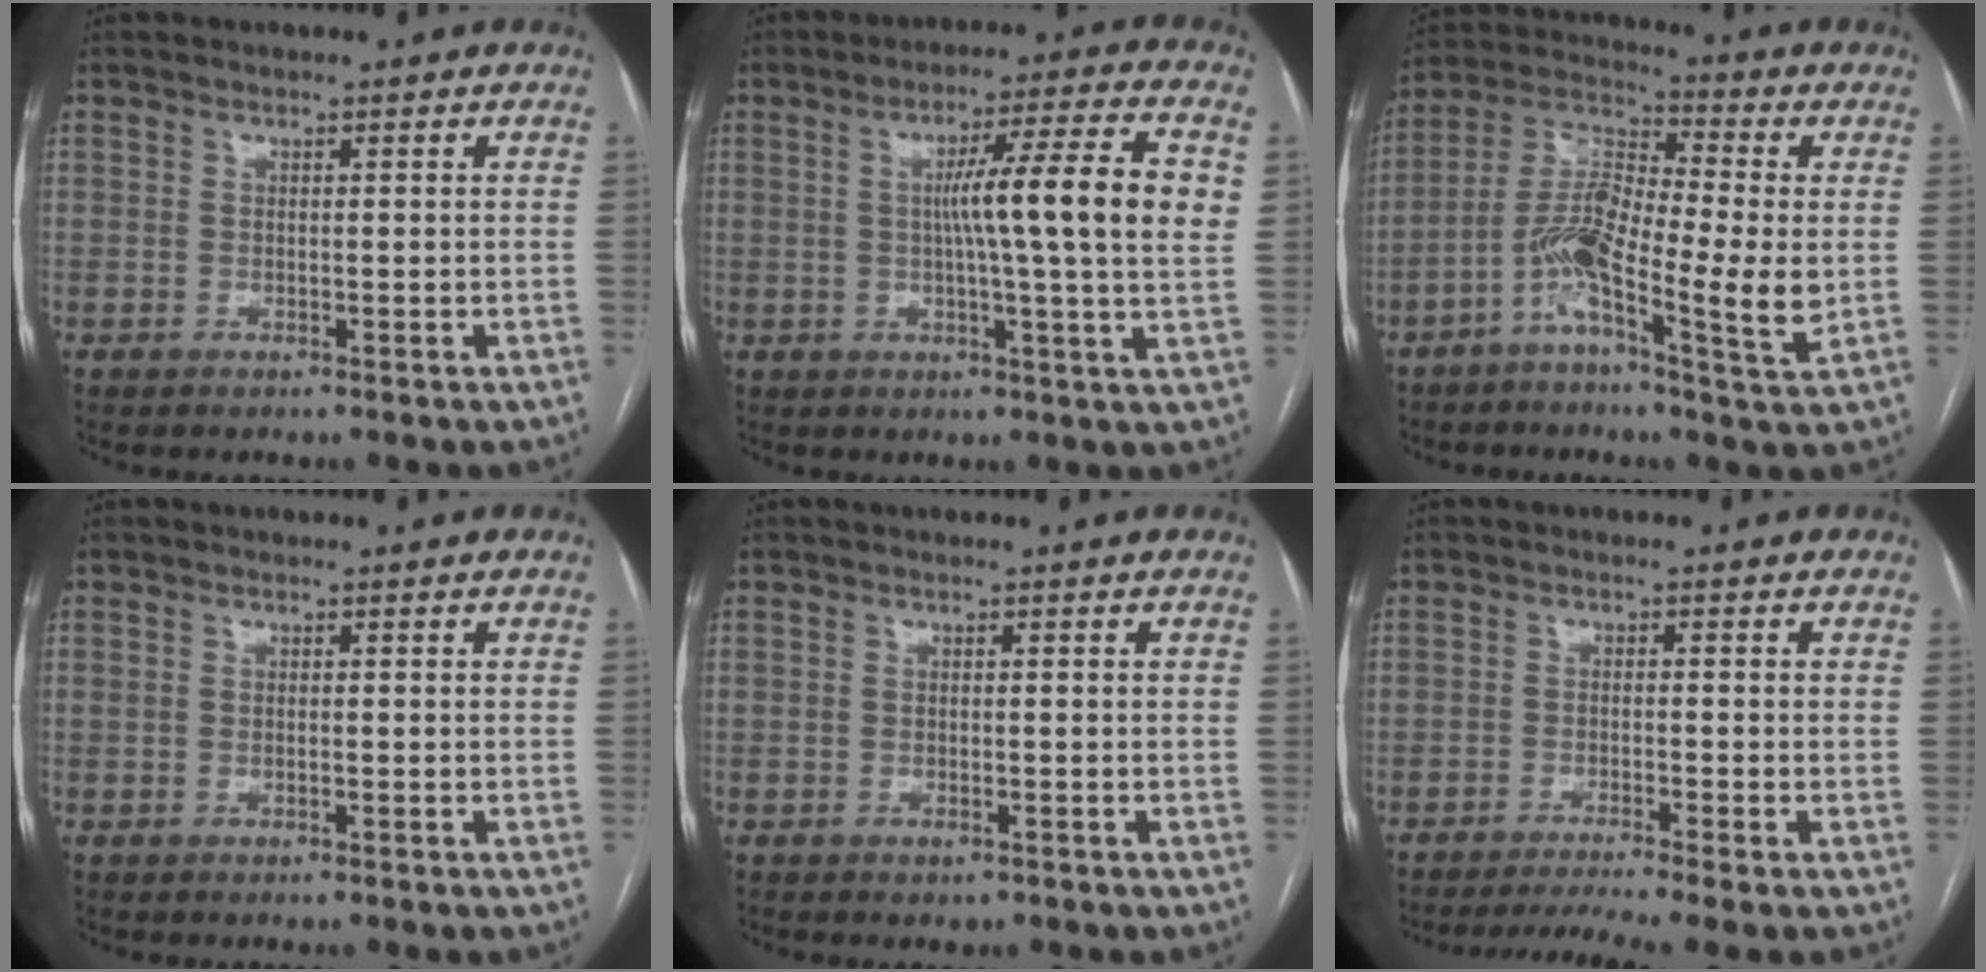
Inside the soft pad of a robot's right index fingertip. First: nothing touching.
{"total": 13.4, "force": [1.9, -0.8, 13.2], "torque": [-0.198, 0.007, 0.022]}
{"total": 13.1, "force": [-3.0, 1.9, 12.6], "torque": [-0.246, 0.006, -0.066]}
{"total": 0.0}
{"total": 0.9, "force": [-0.6, 0.4, 0.5], "torque": [-0.010, -0.001, -0.004]}
{"total": 6.4, "force": [-5.3, -1.3, 3.4], "torque": [-0.054, -0.012, -0.087]}